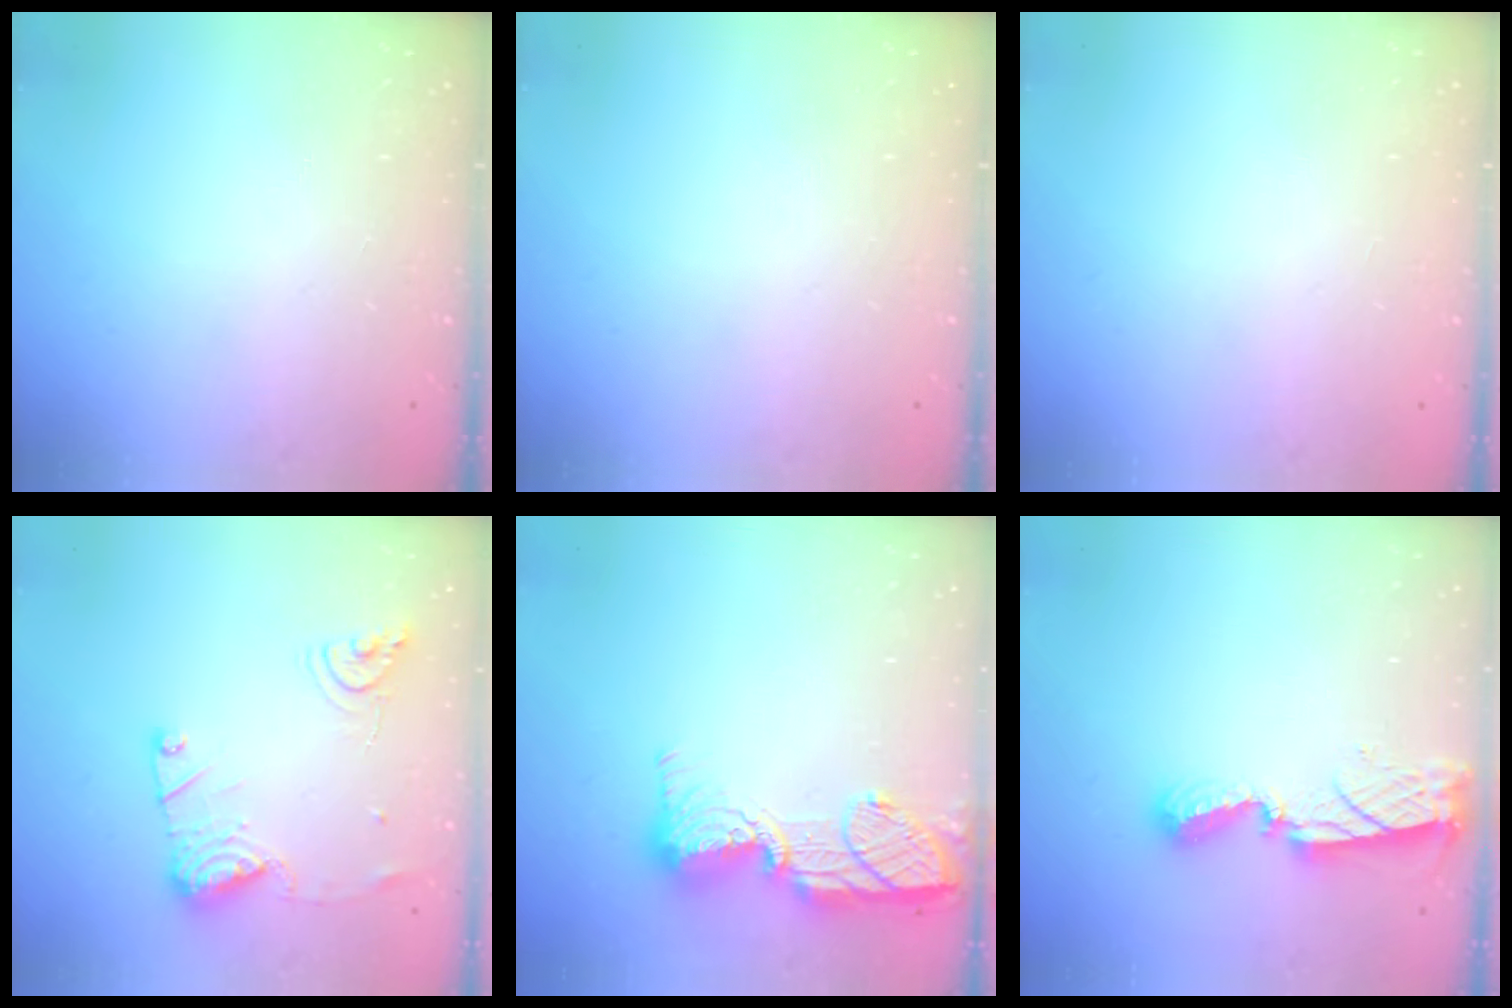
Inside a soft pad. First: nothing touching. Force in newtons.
{"total": 0.0}
{"total": 1.1, "press": 0.8, "slide": 0.7}
{"total": 12.9, "press": 12.8, "slide": 1.5}
{"total": 16.3, "press": 16.3, "slide": 1.3}
{"total": 7.9, "press": 7.9, "slide": 0.3}